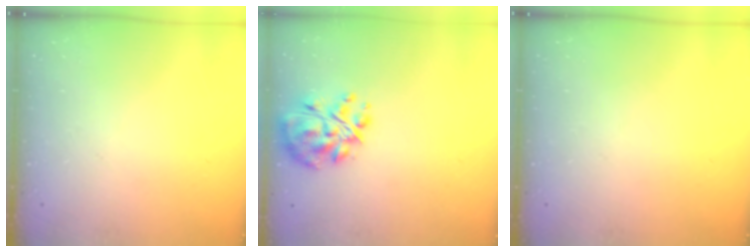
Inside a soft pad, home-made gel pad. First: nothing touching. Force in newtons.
{"total": 13.5, "press": 12.8, "slide": 4.2}
{"total": 0.0}